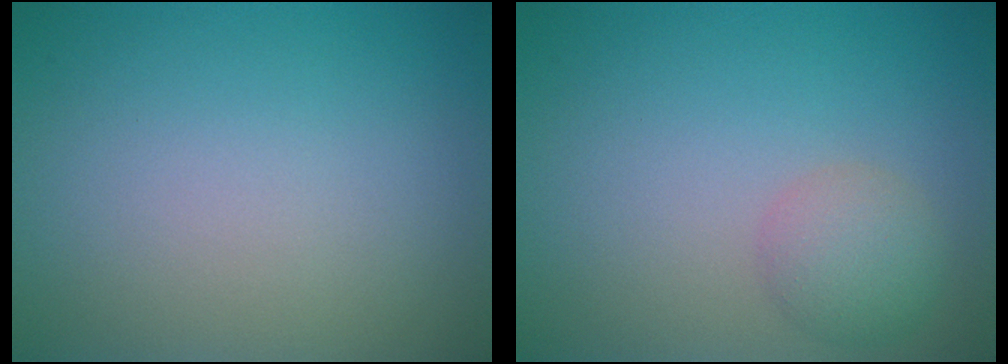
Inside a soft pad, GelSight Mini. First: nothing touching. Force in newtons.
{"total": 2.5, "press": 2.5, "slide": 0.1}